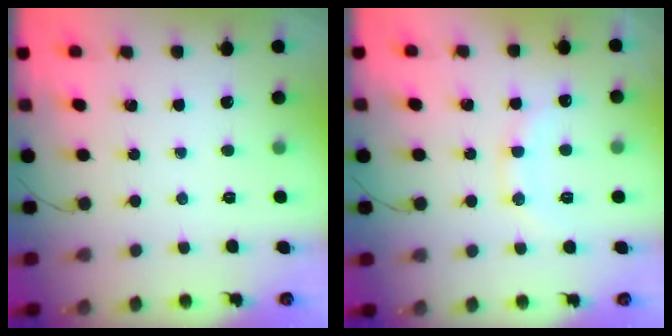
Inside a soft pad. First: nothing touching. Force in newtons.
{"total": 11.1, "press": 11.1, "slide": 1.0}